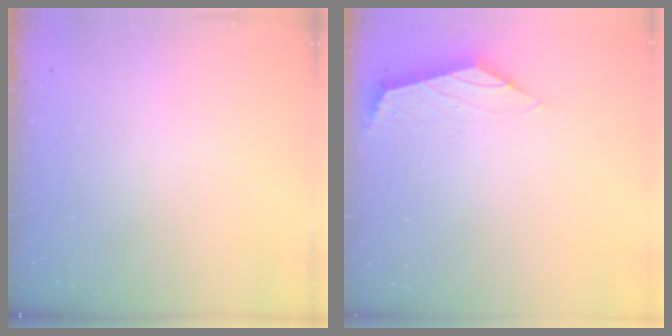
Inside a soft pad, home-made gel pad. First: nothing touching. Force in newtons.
{"total": 0.8, "press": 0.7, "slide": 0.3}